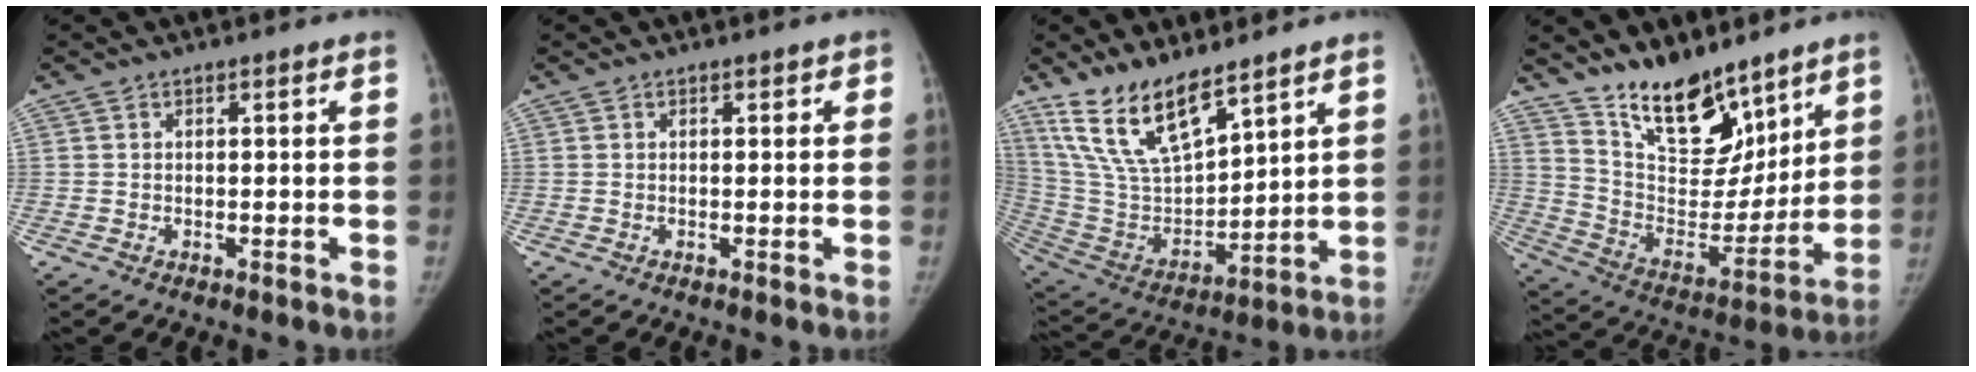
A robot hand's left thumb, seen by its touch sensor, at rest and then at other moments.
{"total": 1.2, "force": [0.5, 0.8, 0.7], "torque": [0.003, 0.001, 0.003]}
{"total": 16.2, "force": [11.7, 5.8, 9.5], "torque": [-0.149, -0.063, 0.244]}
{"total": 18.3, "force": [13.5, 8.4, 9.1], "torque": [-0.095, -0.090, 0.241]}